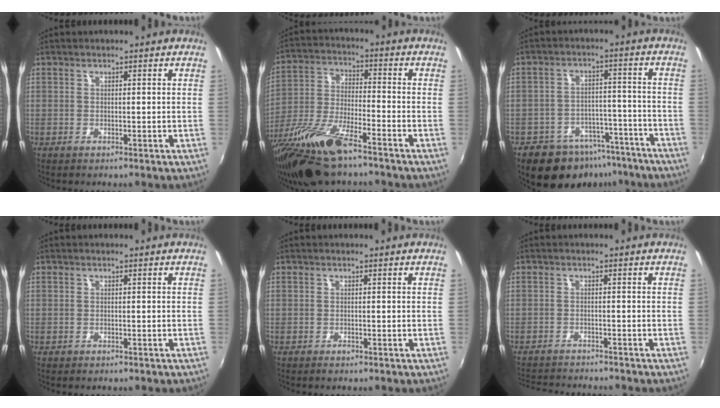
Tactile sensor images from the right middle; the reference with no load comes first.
{"total": 16.3, "force": [-11.7, 3.9, 10.6], "torque": [-0.224, -0.036, -0.225]}
{"total": 14.0, "force": [-10.4, 8.0, 4.8], "torque": [-0.100, 0.022, -0.126]}
{"total": 0.8, "force": [-0.5, 0.6, 0.2], "torque": [-0.006, -0.002, -0.005]}
{"total": 0.7, "force": [-0.5, 0.4, 0.2], "torque": [-0.004, -0.003, -0.011]}
{"total": 7.6, "force": [-7.2, 1.5, 2.0], "torque": [-0.060, -0.007, -0.113]}